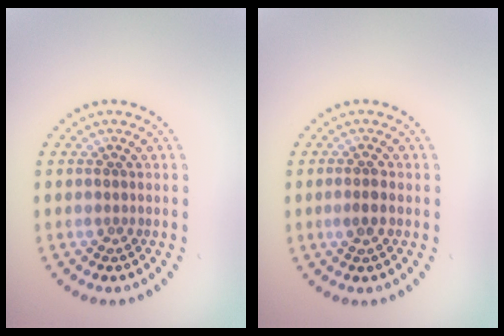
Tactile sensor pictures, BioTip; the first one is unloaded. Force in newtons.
{"total": 1.5, "press": 1.5, "slide": 0.3}